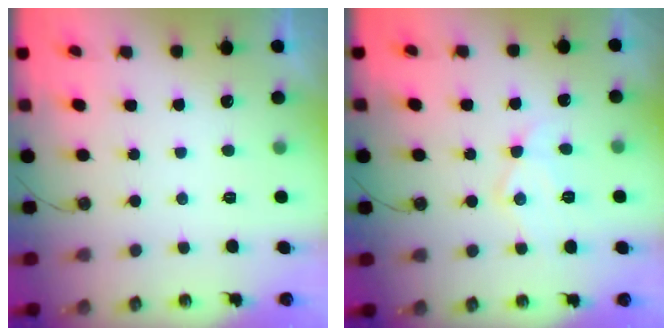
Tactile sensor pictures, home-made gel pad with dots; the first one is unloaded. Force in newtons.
{"total": 10.7, "press": 10.7, "slide": 0.7}